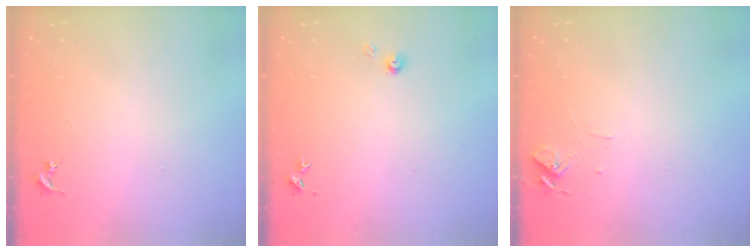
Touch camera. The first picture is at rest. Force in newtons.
{"total": 4.3, "press": 4.3, "slide": 0.3}
{"total": 6.2, "press": 6.2, "slide": 0.5}